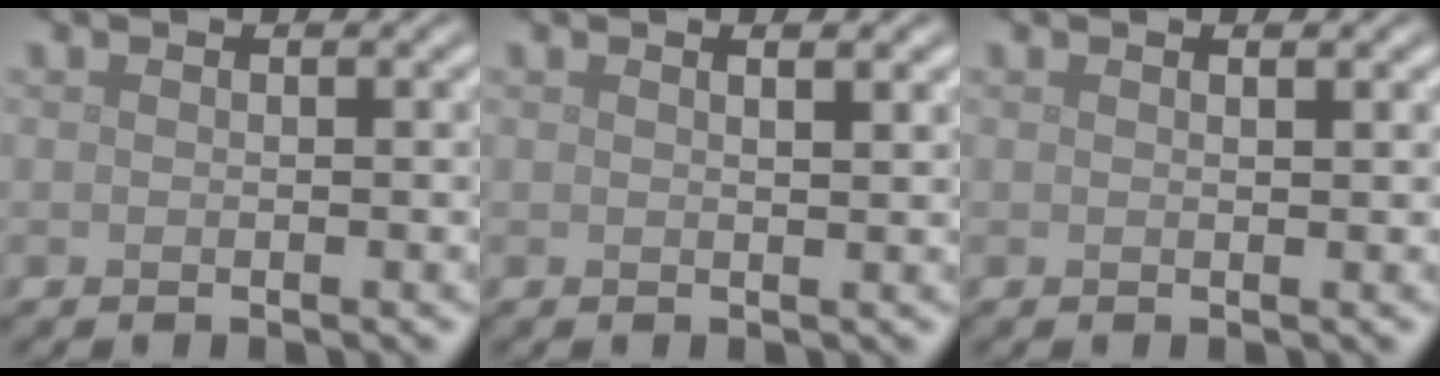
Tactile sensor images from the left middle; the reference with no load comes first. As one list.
[{"total": 1.7, "force": [1.0, 0.5, 1.3], "torque": [-0.014, 0.005, 0.006]}, {"total": 0.7, "force": [0.5, 0.2, 0.5], "torque": [-0.005, 0.004, 0.007]}]